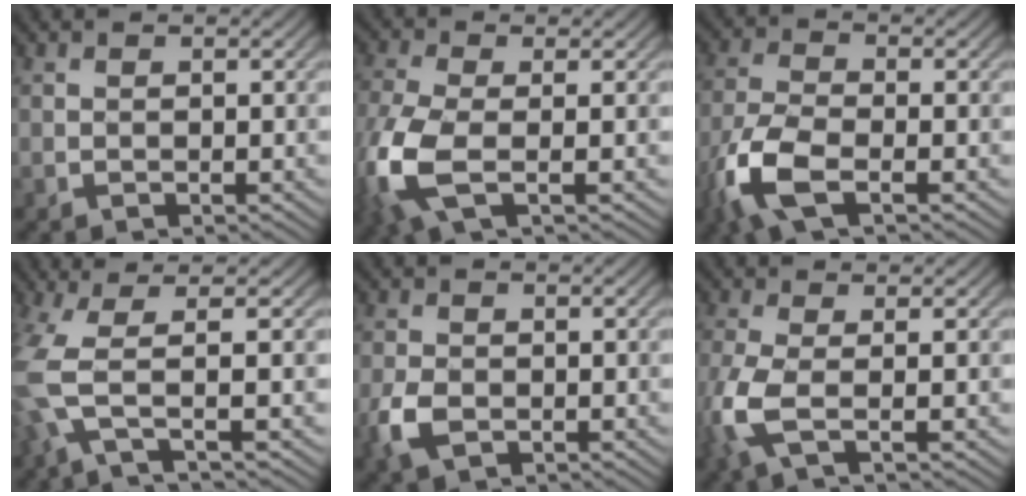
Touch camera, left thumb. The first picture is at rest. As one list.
[{"total": 9.3, "force": [-2.8, 5.1, 7.3], "torque": [-0.225, -0.006, -0.056]}, {"total": 7.8, "force": [-4.6, 3.1, 5.4], "torque": [-0.143, -0.002, -0.102]}, {"total": 6.2, "force": [-1.4, 1.1, 6.0], "torque": [-0.161, 0.004, -0.037]}, {"total": 3.9, "force": [-1.8, 2.6, 2.3], "torque": [-0.069, 0.000, -0.038]}, {"total": 6.0, "force": [-1.8, 2.9, 4.9], "torque": [-0.146, 0.002, -0.041]}]